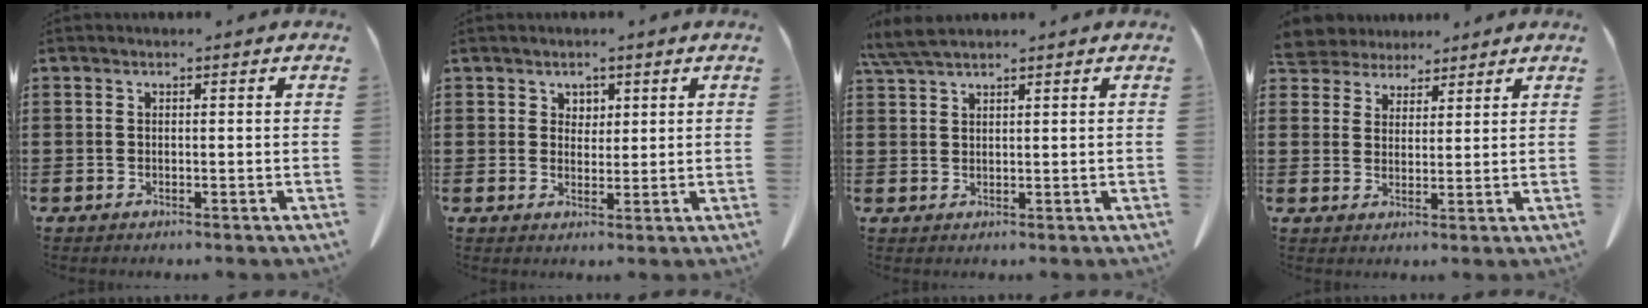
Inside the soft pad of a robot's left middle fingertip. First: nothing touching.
{"total": 2.4, "force": [1.7, 1.6, 0.3], "torque": [-0.004, 0.003, 0.031]}
{"total": 3.6, "force": [3.0, 0.4, 2.0], "torque": [-0.047, 0.000, 0.056]}
{"total": 4.4, "force": [4.0, 1.8, 0.0], "torque": [-0.019, -0.008, 0.074]}